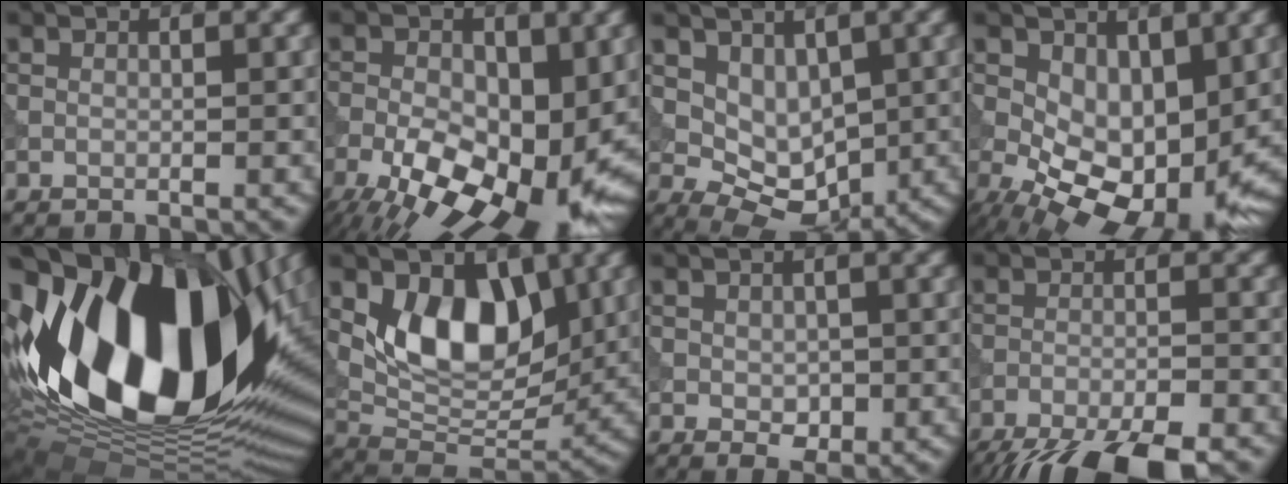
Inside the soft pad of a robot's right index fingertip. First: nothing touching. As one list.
[{"total": 15.7, "force": [-5.0, 8.0, 12.5], "torque": [-0.194, -0.014, -0.072]}, {"total": 5.5, "force": [1.0, 3.8, 3.8], "torque": [-0.057, -0.010, 0.025]}, {"total": 8.2, "force": [-1.0, 4.7, 6.7], "torque": [-0.117, -0.024, -0.012]}, {"total": 20.5, "force": [2.7, 11.5, 16.7], "torque": [-0.317, 0.000, 0.037]}, {"total": 7.7, "force": [2.1, 4.6, 5.8], "torque": [-0.088, -0.018, 0.037]}, {"total": 1.9, "force": [-0.3, 1.3, 1.3], "torque": [-0.022, -0.006, -0.002]}, {"total": 10.3, "force": [-8.8, 2.4, 4.8], "torque": [-0.082, -0.037, -0.136]}]